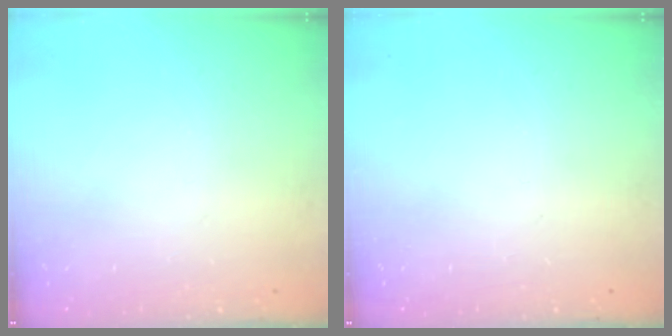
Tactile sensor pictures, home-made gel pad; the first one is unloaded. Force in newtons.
{"total": 0.0}